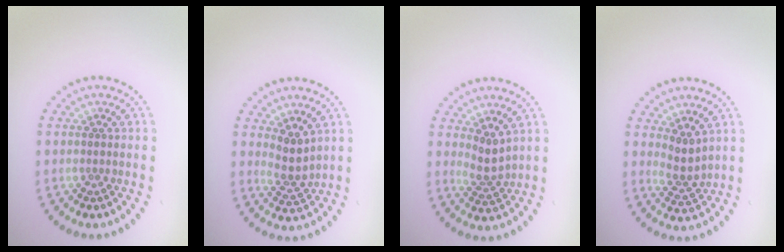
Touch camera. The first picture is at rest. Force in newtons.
{"total": 2.2, "press": 1.7, "slide": 1.4}
{"total": 2.2, "press": 1.6, "slide": 1.5}
{"total": 2.1, "press": 1.6, "slide": 1.4}